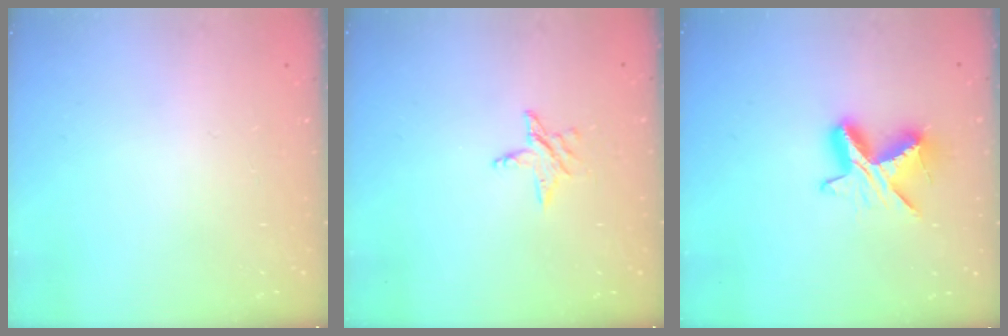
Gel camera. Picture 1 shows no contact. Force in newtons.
{"total": 4.3, "press": 4.3, "slide": 0.3}
{"total": 9.3, "press": 9.3, "slide": 0.7}